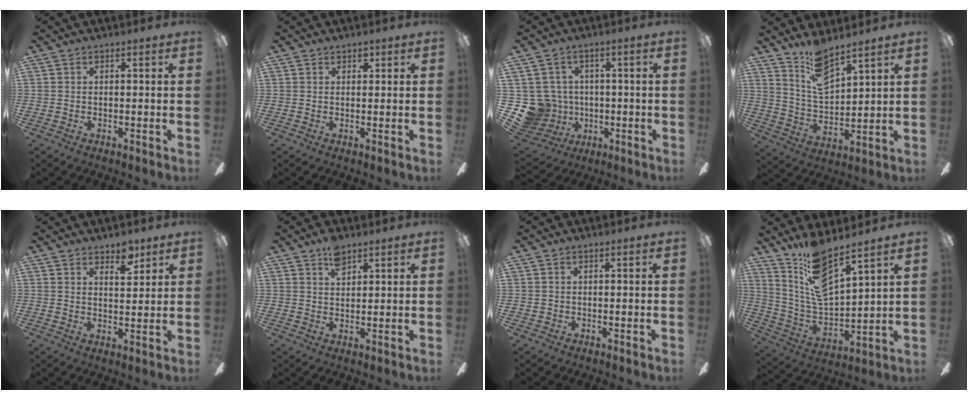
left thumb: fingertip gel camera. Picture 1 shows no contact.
{"total": 1.7, "force": [1.2, 1.1, 0.6], "torque": [0.004, -0.004, 0.019]}
{"total": 10.4, "force": [-1.0, 10.0, 2.4], "torque": [-0.101, 0.007, -0.011]}
{"total": 10.3, "force": [8.3, 3.3, 5.2], "torque": [-0.103, -0.047, 0.152]}
{"total": 5.8, "force": [4.6, 2.5, 2.5], "torque": [-0.009, -0.029, 0.075]}
{"total": 5.0, "force": [3.4, 2.4, 2.7], "torque": [-0.037, -0.012, 0.058]}
{"total": 0.6, "force": [0.2, 0.6, 0.1], "torque": [-0.001, 0.007, 0.002]}
{"total": 13.5, "force": [10.5, 3.5, 7.7], "torque": [-0.165, -0.069, 0.193]}